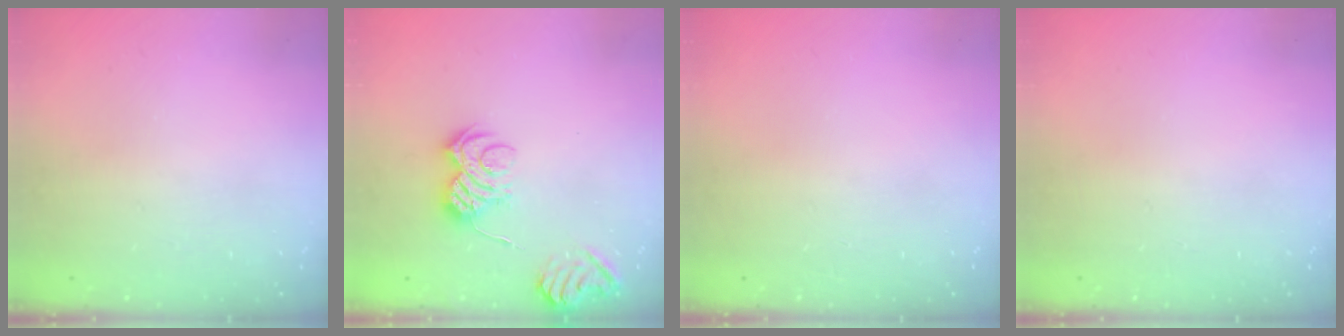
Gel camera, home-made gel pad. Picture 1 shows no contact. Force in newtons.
{"total": 10.3, "press": 10.3, "slide": 0.8}
{"total": 0.0}
{"total": 0.0}